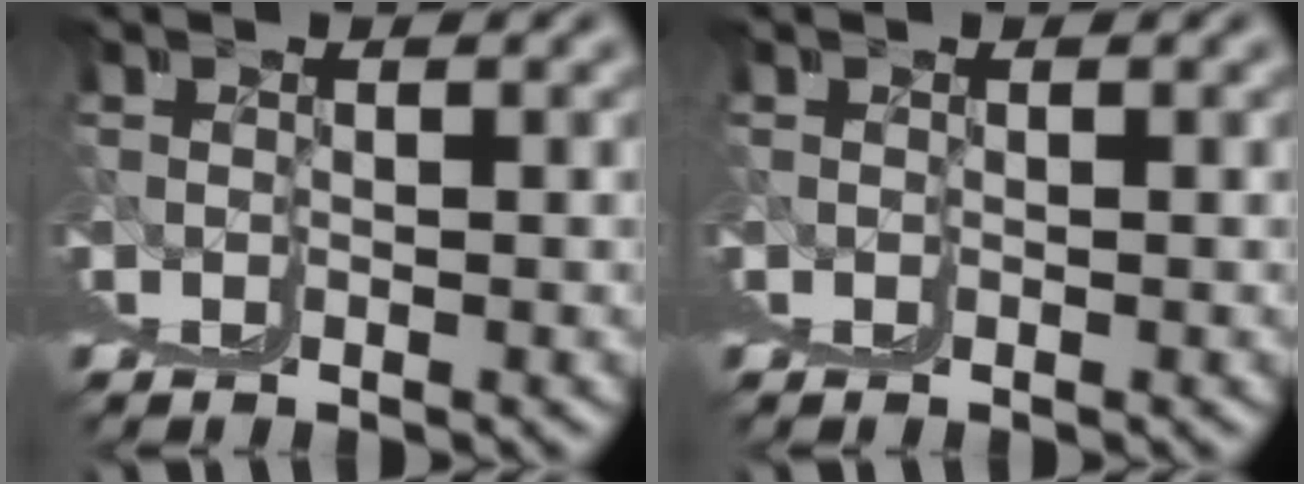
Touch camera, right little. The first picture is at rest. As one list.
[{"total": 0.0}]